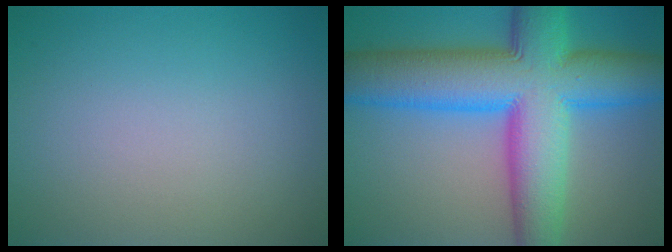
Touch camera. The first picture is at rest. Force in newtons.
{"total": 14.3, "press": 14.3, "slide": 0.3}